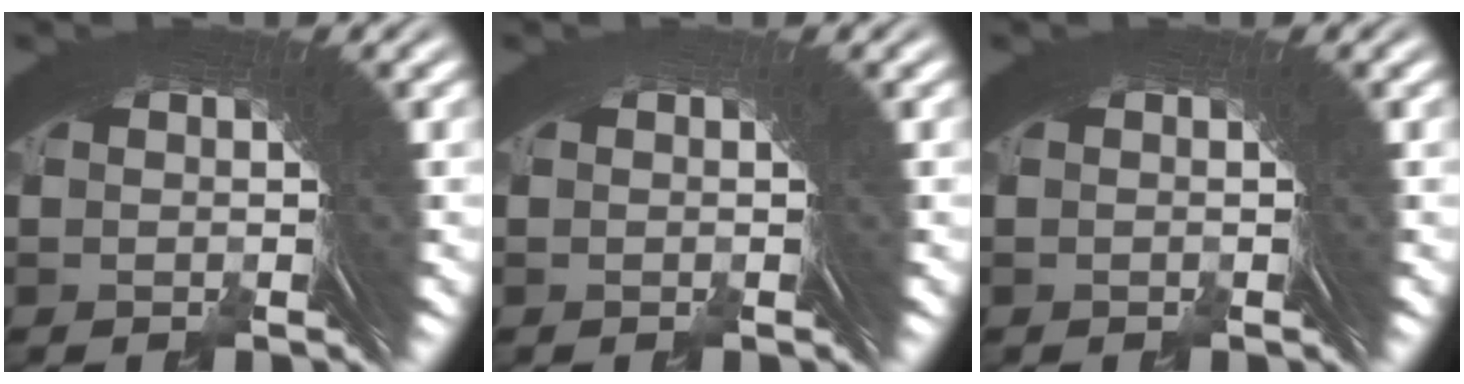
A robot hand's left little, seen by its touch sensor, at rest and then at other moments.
{"total": 1.0, "force": [-0.6, -0.6, -0.5], "torque": [0.012, 0.003, -0.010]}
{"total": 0.0}